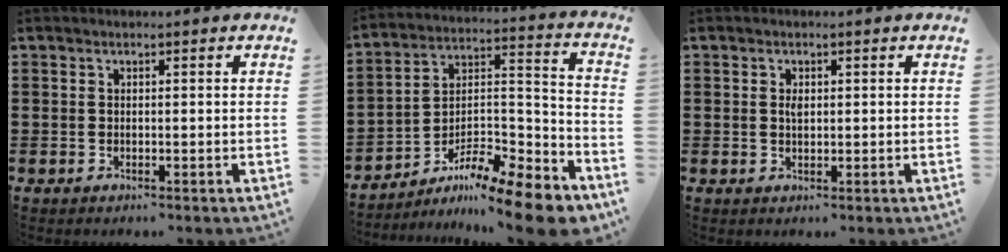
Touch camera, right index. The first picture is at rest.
{"total": 10.6, "force": [-8.6, 2.2, 5.8], "torque": [-0.091, 0.015, -0.169]}
{"total": 1.4, "force": [0.3, 0.7, 1.1], "torque": [-0.025, 0.003, 0.006]}